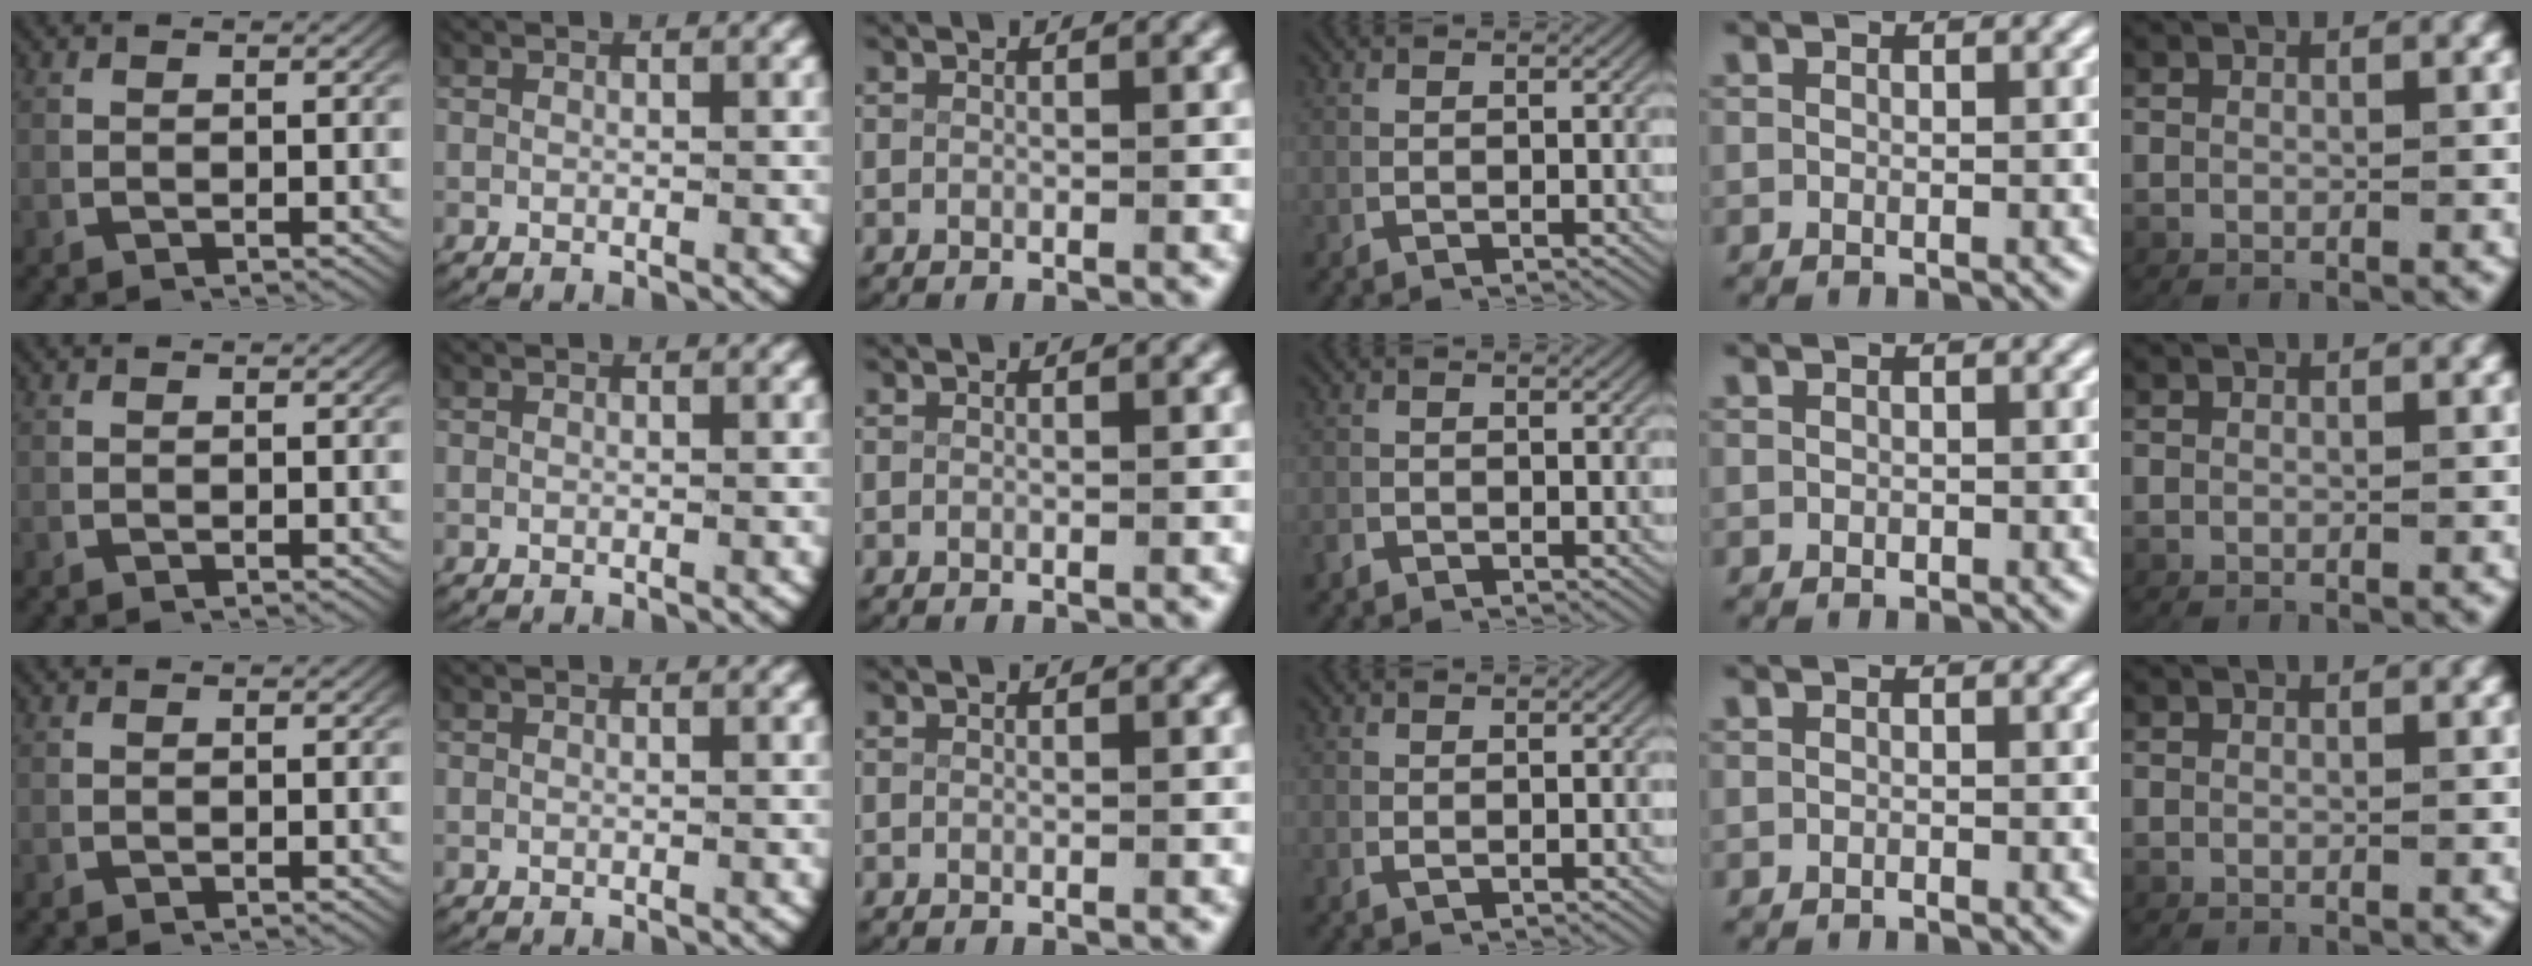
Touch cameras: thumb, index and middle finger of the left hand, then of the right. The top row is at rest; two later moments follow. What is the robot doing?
{"motion": "lift_and_place", "object": "paper"}